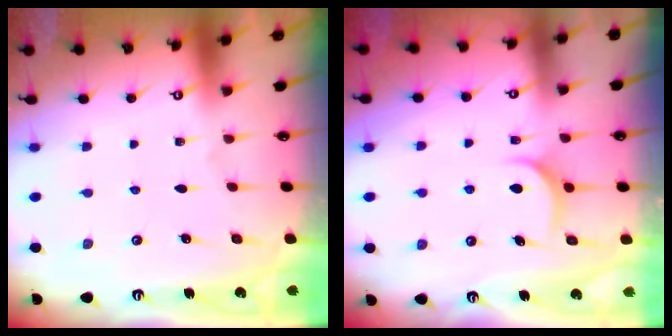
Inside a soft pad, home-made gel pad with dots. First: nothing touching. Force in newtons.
{"total": 7.2, "press": 7.2, "slide": 0.5}